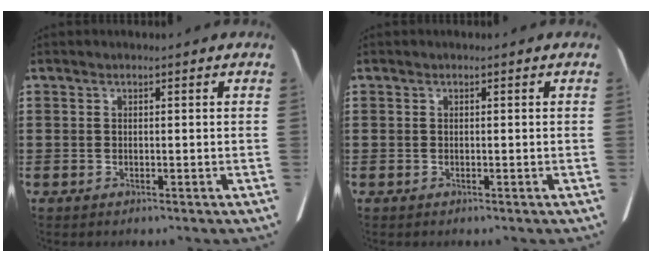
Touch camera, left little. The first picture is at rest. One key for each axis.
{"total": 0.0}